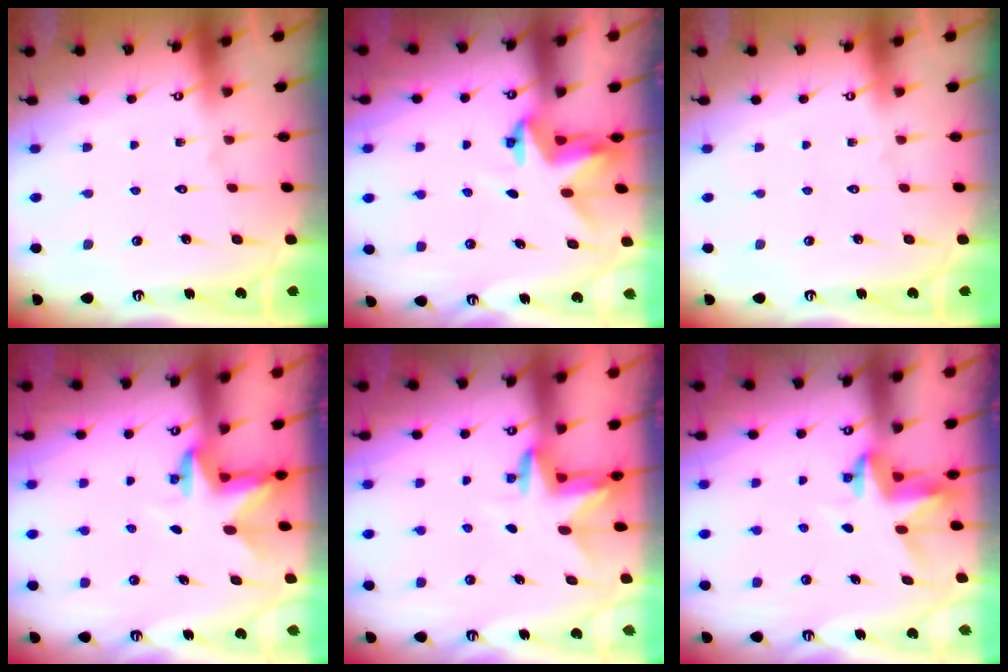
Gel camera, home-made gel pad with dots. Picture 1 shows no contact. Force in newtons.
{"total": 3.5, "press": 3.5, "slide": 0.1}
{"total": 0.0}
{"total": 2.9, "press": 2.9, "slide": 0.1}
{"total": 3.4, "press": 3.4, "slide": 0.3}
{"total": 3.9, "press": 3.8, "slide": 0.3}